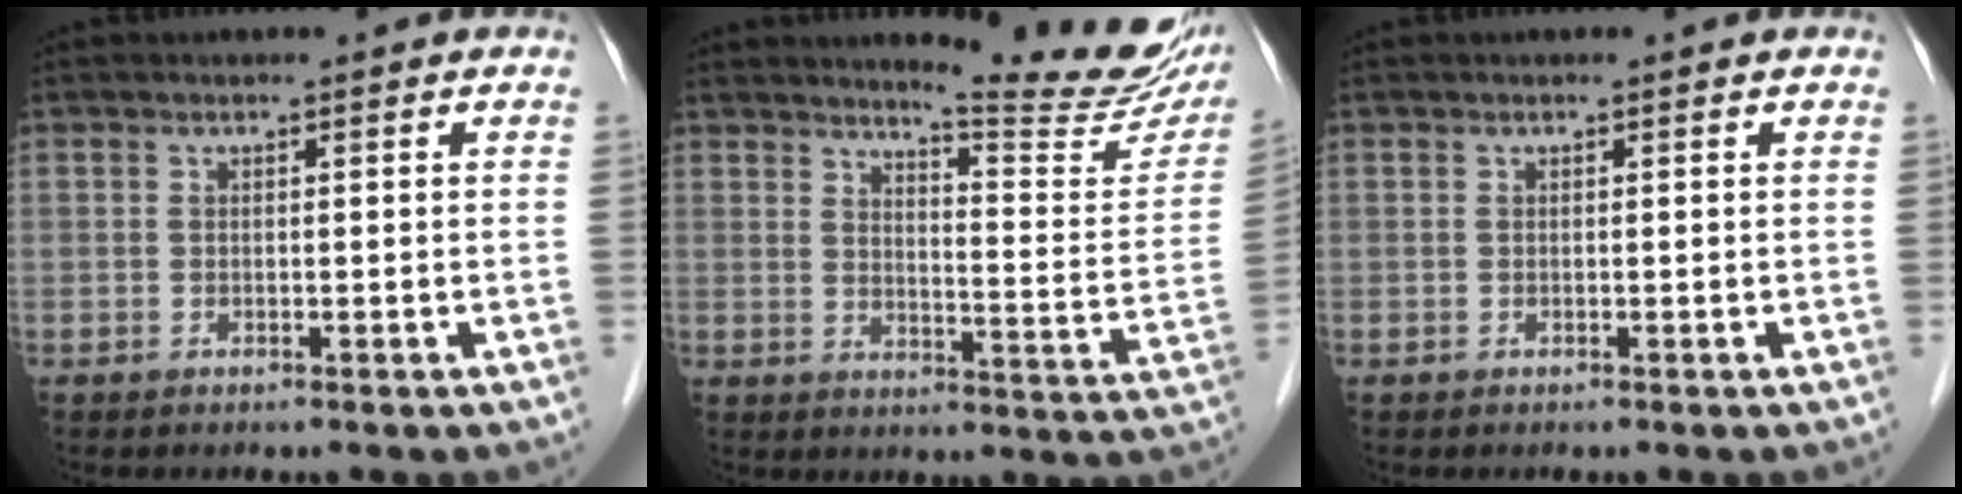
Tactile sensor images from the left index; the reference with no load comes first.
{"total": 15.6, "force": [14.1, 0.9, 6.6], "torque": [-0.083, -0.076, 0.165]}
{"total": 0.0}